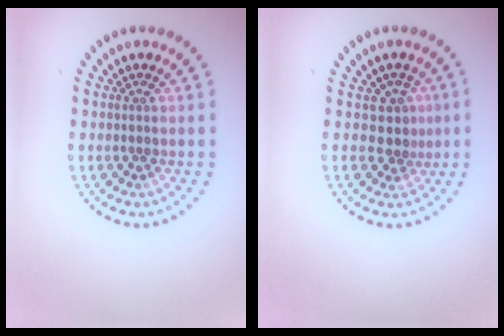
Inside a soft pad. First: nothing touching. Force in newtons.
{"total": 2.0, "press": 1.5, "slide": 1.3}